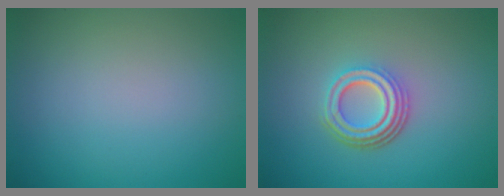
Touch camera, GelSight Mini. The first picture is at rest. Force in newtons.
{"total": 4.2, "press": 3.2, "slide": 2.8}